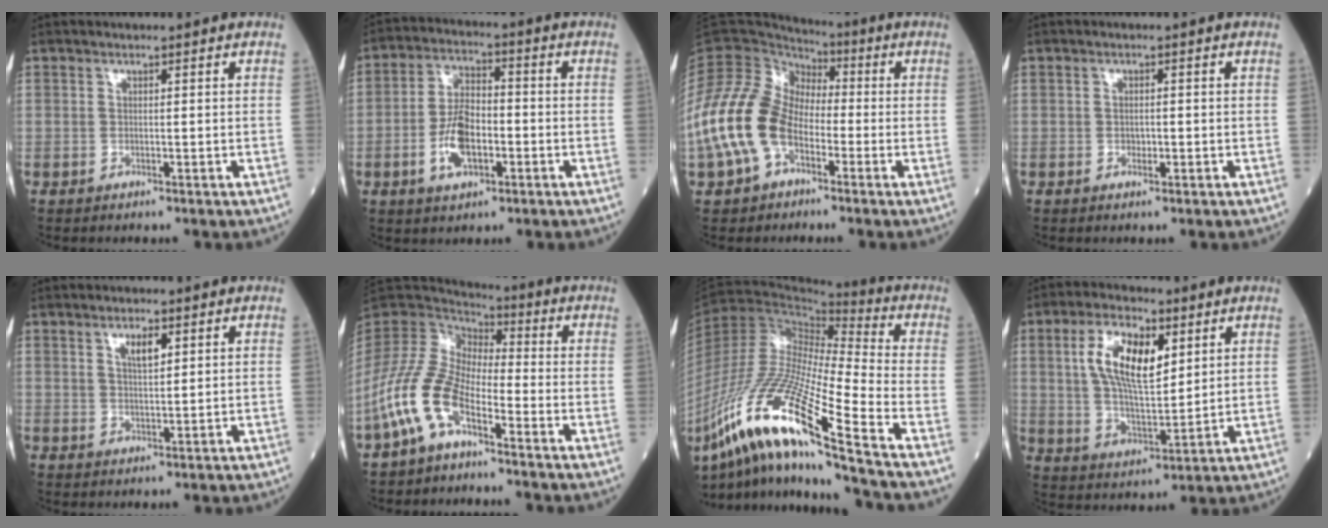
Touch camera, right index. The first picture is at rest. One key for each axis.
{"total": 8.2, "fx": -2.5, "fy": 4.0, "fz": 6.8, "tx": -0.140, "ty": 0.009, "tz": -0.045}
{"total": 12.8, "fx": -4.0, "fy": 8.6, "fz": 8.5, "tx": -0.214, "ty": 0.022, "tz": -0.081}
{"total": 1.0, "fx": -0.3, "fy": 0.7, "fz": 0.6, "tx": -0.011, "ty": 0.001, "tz": -0.003}
{"total": 3.1, "fx": 1.6, "fy": 0.9, "fz": 2.5, "tx": -0.045, "ty": 0.001, "tz": 0.029}
{"total": 10.8, "fx": -5.6, "fy": 4.7, "fz": 7.9, "tx": -0.189, "ty": 0.008, "tz": -0.119}
{"total": 21.9, "fx": -13.4, "fy": -0.1, "fz": 17.4, "tx": -0.362, "ty": -0.050, "tz": -0.253}
{"total": 11.5, "fx": 4.0, "fy": 4.4, "fz": 9.9, "tx": -0.196, "ty": 0.010, "tz": 0.078}